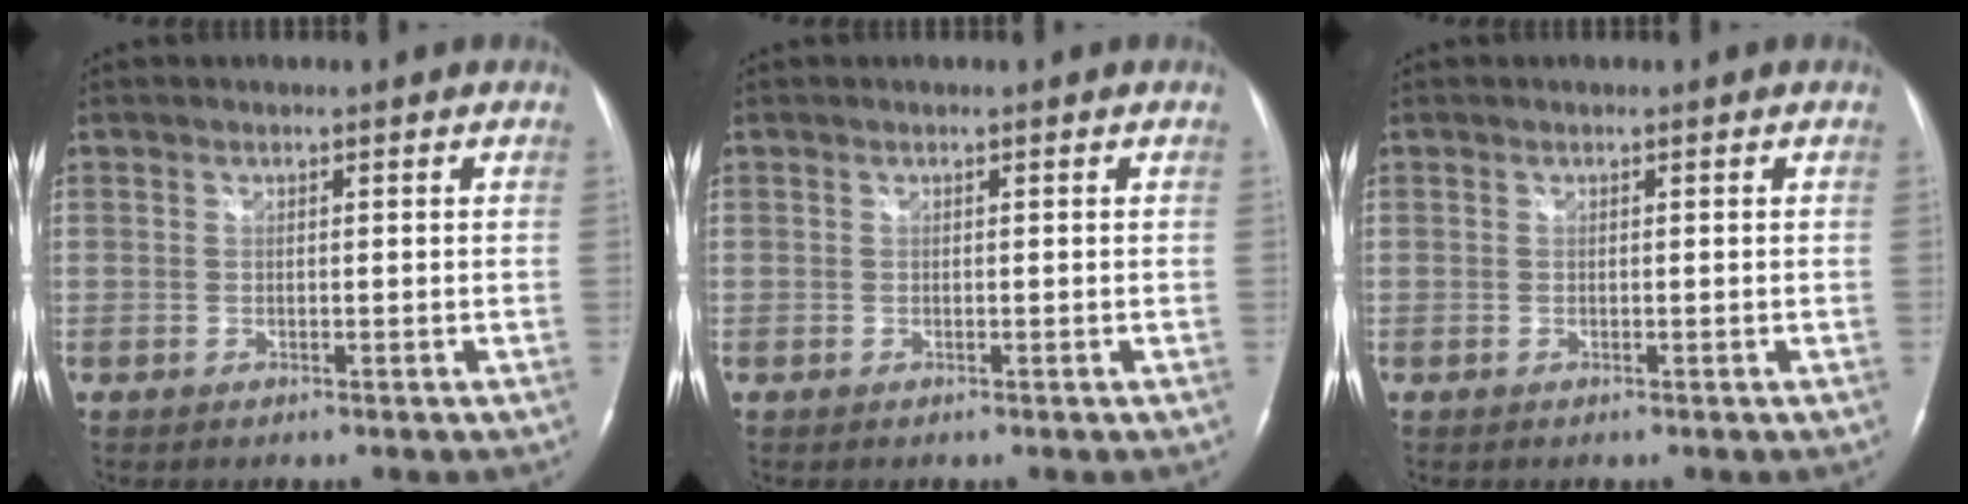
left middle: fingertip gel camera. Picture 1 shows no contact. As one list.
[{"total": 0.0}, {"total": 0.0}]